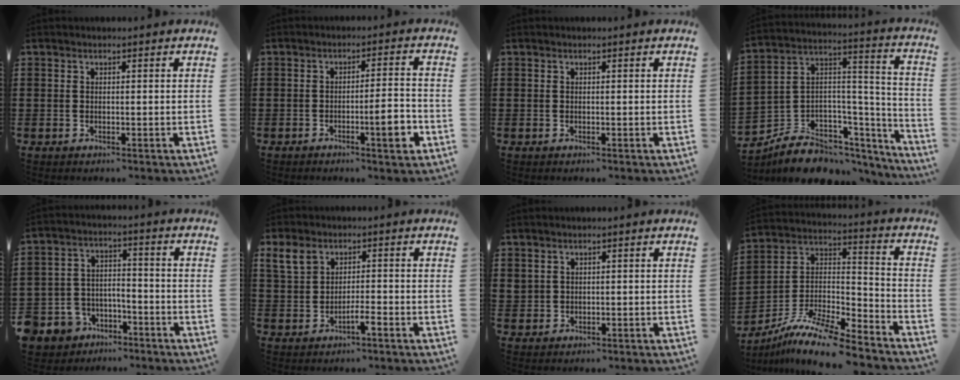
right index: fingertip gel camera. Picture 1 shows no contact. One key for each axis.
{"total": 6.1, "fx": -2.3, "fy": 1.2, "fz": 5.6, "tx": -0.080, "ty": -0.005, "tz": -0.040}
{"total": 0.0}
{"total": 8.0, "fx": -5.7, "fy": 5.1, "fz": 2.3, "tx": -0.049, "ty": 0.013, "tz": -0.100}
{"total": 5.6, "fx": -4.7, "fy": 3.1, "fz": 0.8, "tx": -0.056, "ty": 0.006, "tz": -0.101}
{"total": 4.2, "fx": 0.0, "fy": 2.5, "fz": 3.4, "tx": -0.070, "ty": 0.010, "tz": -0.001}
{"total": 1.6, "fx": 1.2, "fy": 1.0, "fz": 0.3, "tx": -0.009, "ty": 0.004, "tz": 0.024}
{"total": 10.9, "fx": -9.2, "fy": 1.7, "fz": 5.5, "tx": -0.118, "ty": 0.014, "tz": -0.188}